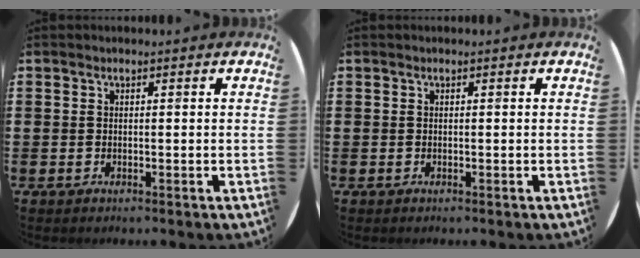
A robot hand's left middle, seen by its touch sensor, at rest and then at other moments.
{"total": 0.0}